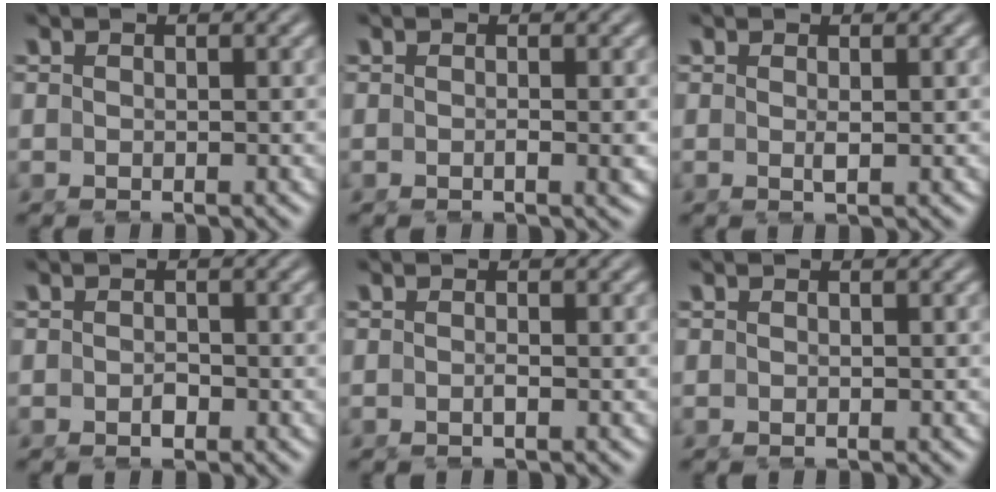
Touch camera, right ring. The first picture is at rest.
{"total": 0.8, "force": [-0.2, -0.1, 0.7], "torque": [-0.011, -0.001, -0.004]}
{"total": 0.9, "force": [0.0, -0.6, 0.6], "torque": [-0.011, -0.009, 0.006]}
{"total": 0.7, "force": [-0.6, 0.1, 0.4], "torque": [-0.005, -0.006, -0.006]}
{"total": 0.5, "force": [-0.3, -0.1, 0.4], "torque": [-0.008, 0.000, -0.006]}
{"total": 0.0}